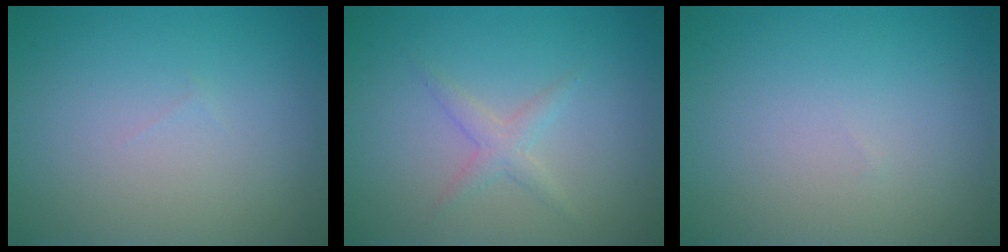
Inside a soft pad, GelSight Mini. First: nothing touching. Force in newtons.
{"total": 1.6, "press": 1.6, "slide": 0.1}
{"total": 0.0}